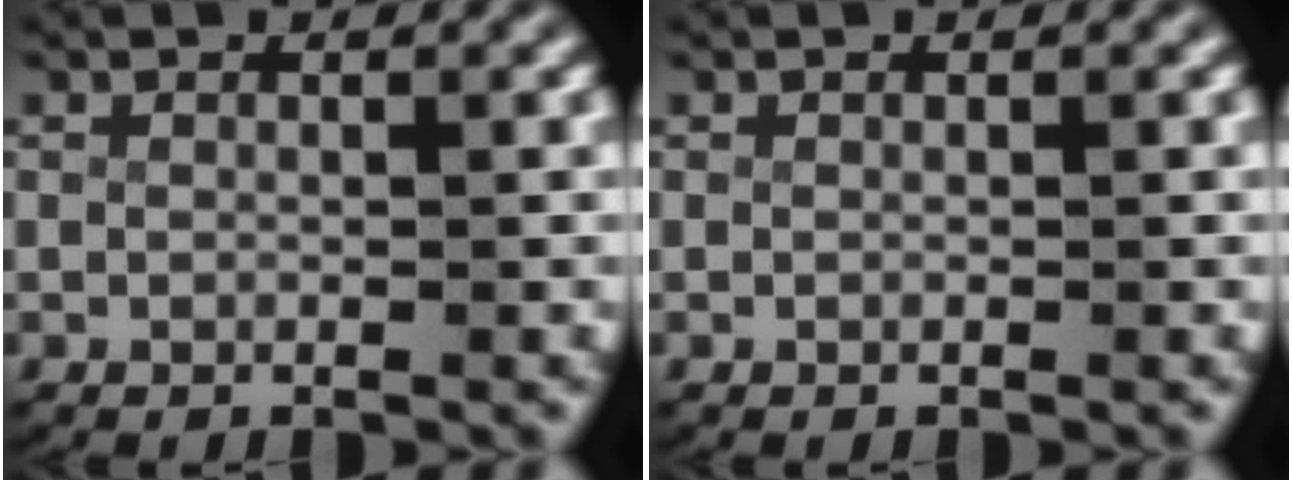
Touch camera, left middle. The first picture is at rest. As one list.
[{"total": 0.0}]